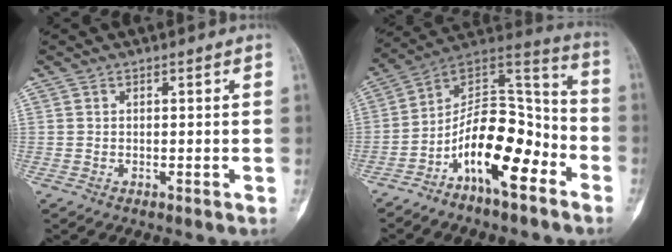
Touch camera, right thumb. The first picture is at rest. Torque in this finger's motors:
{"motor_torque": [0.19, 0.66, 1.43, -1.34, 0.15]}